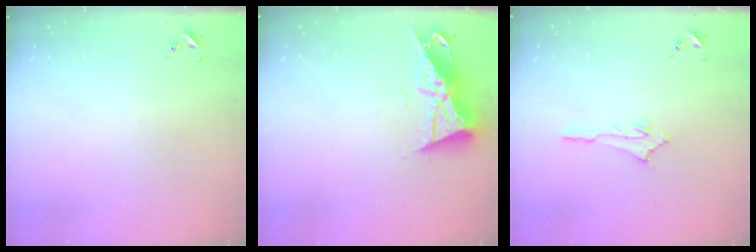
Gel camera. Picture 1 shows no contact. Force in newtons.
{"total": 11.5, "press": 11.5, "slide": 0.7}
{"total": 3.0, "press": 3.0, "slide": 0.2}